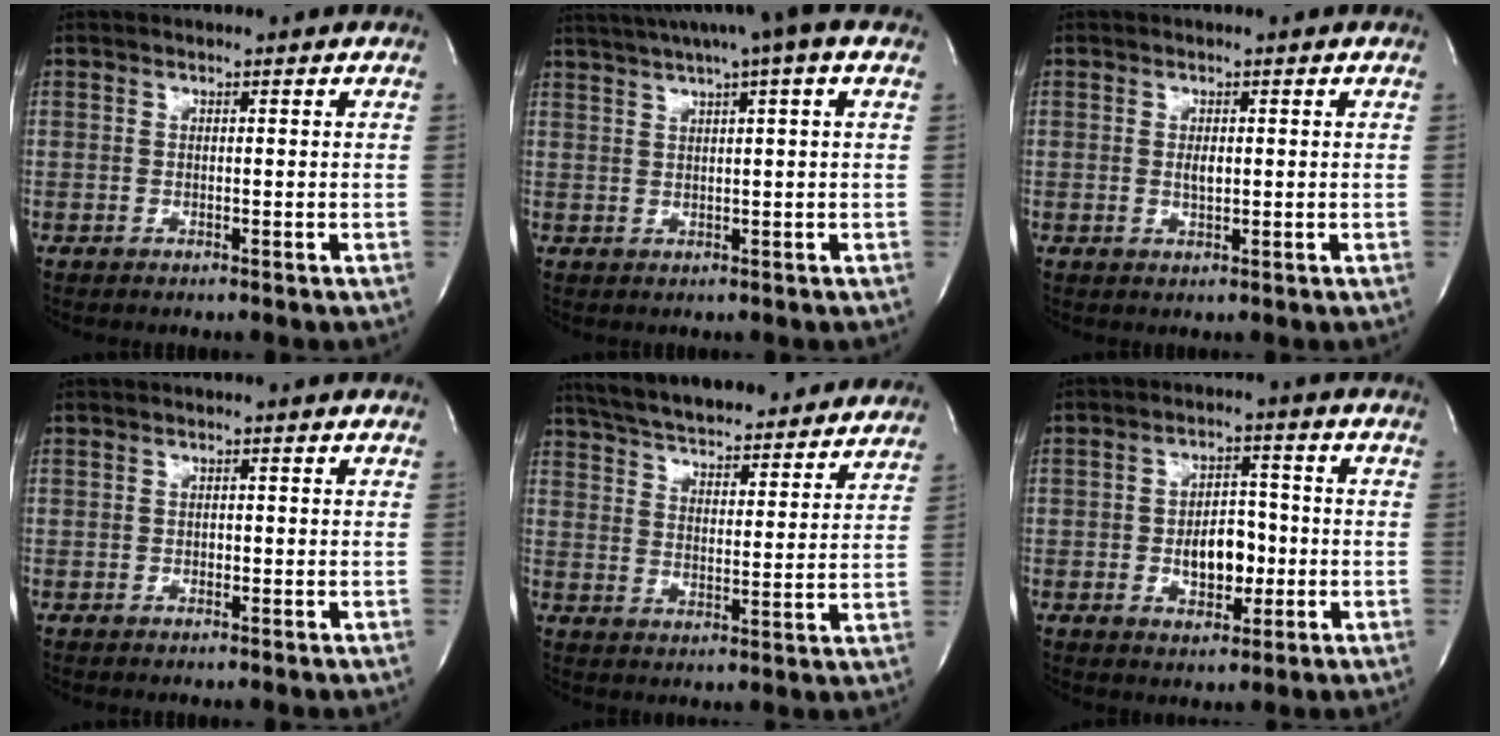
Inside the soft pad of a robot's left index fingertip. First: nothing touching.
{"total": 9.2, "force": [6.1, -0.4, 6.8], "torque": [-0.113, 0.031, 0.085]}
{"total": 1.4, "force": [0.0, 0.5, 1.3], "torque": [-0.023, -0.004, 0.003]}
{"total": 0.6, "force": [-0.3, 0.4, 0.4], "torque": [-0.003, 0.000, -0.007]}
{"total": 25.9, "force": [23.5, 5.2, 9.6], "torque": [-0.160, -0.001, 0.312]}
{"total": 6.7, "force": [-1.4, 3.8, 5.4], "torque": [-0.086, 0.009, -0.018]}